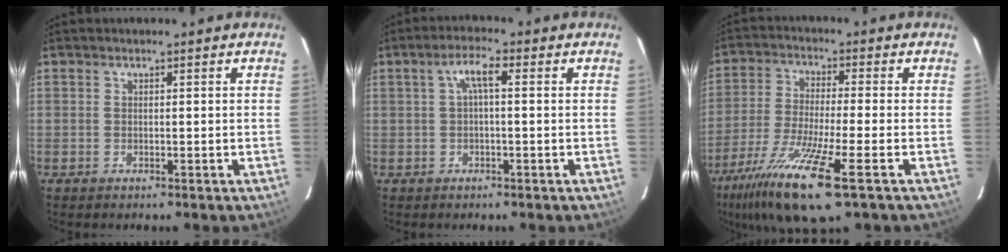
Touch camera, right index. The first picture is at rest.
{"total": 3.5, "force": [0.4, 0.7, 3.4], "torque": [-0.066, 0.011, 0.009]}
{"total": 16.0, "force": [-9.3, 1.4, 12.9], "torque": [-0.264, -0.048, -0.173]}